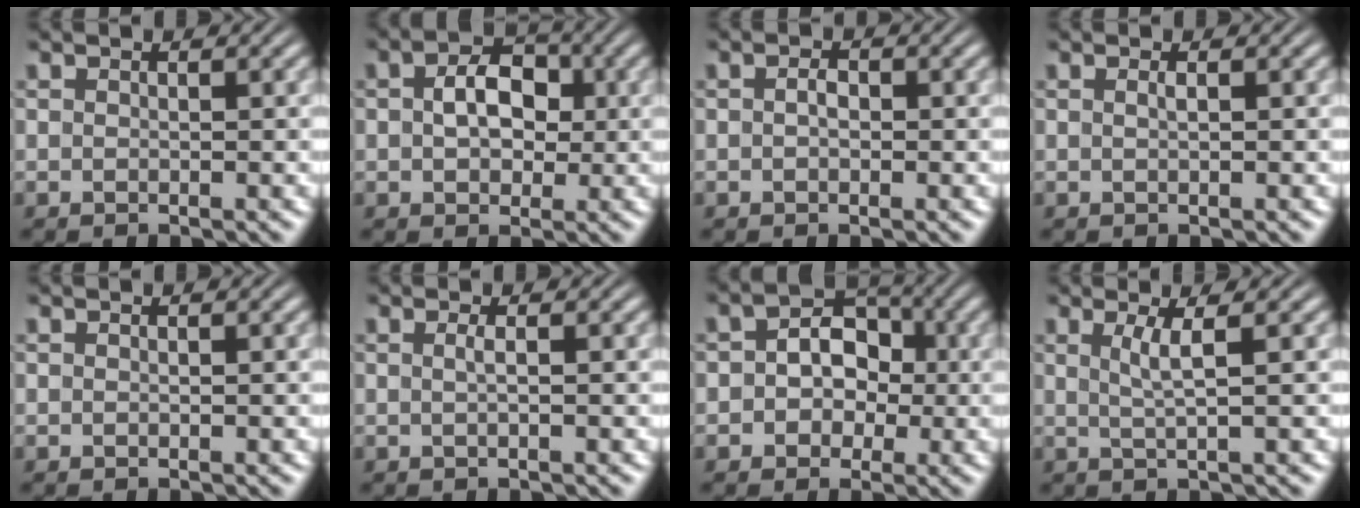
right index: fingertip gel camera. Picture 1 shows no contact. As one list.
[{"total": 4.1, "force": [0.1, 2.7, 3.1], "torque": [-0.049, -0.006, 0.008]}, {"total": 1.0, "force": [-0.3, 0.6, 0.8], "torque": [-0.019, -0.006, -0.001]}, {"total": 0.5, "force": [-0.1, -0.2, 0.5], "torque": [-0.008, -0.004, 0.001]}, {"total": 0.0}, {"total": 0.8, "force": [-0.2, -0.3, 0.7], "torque": [-0.016, -0.004, -0.001]}, {"total": 4.8, "force": [-0.6, 4.1, 2.5], "torque": [-0.028, -0.004, -0.016]}, {"total": 1.9, "force": [0.3, -0.6, 1.8], "torque": [-0.035, -0.008, 0.013]}]